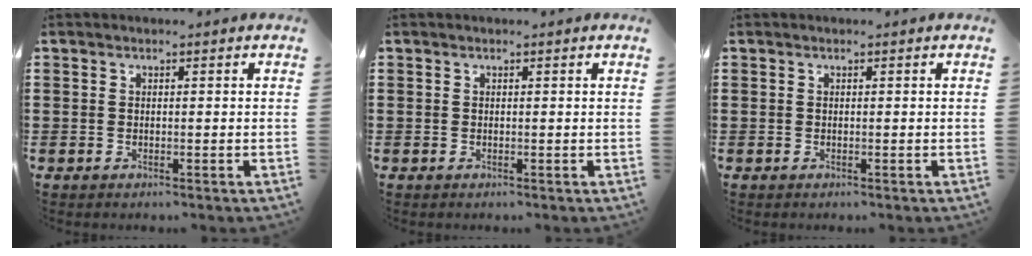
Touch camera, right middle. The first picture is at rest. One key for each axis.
{"total": 0.0}
{"total": 0.0}